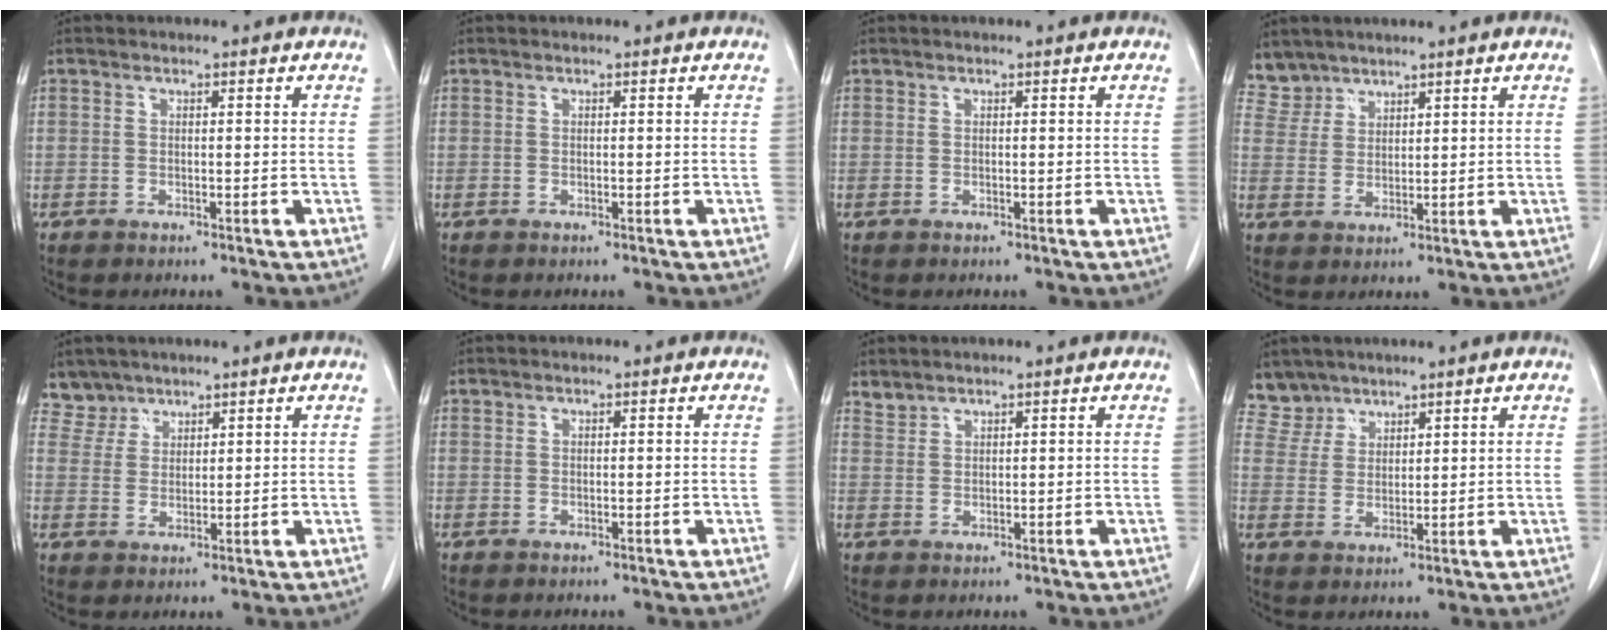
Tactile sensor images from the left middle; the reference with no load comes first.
{"total": 0.0}
{"total": 0.0}
{"total": 4.1, "force": [3.7, 1.5, -0.7], "torque": [0.015, 0.006, 0.081]}
{"total": 3.6, "force": [3.1, 1.7, -0.7], "torque": [0.020, 0.005, 0.062]}
{"total": 0.0}
{"total": 1.5, "force": [1.4, 0.2, -0.1], "torque": [-0.002, 0.005, 0.033]}
{"total": 4.4, "force": [3.9, 1.9, -0.7], "torque": [0.017, 0.003, 0.083]}